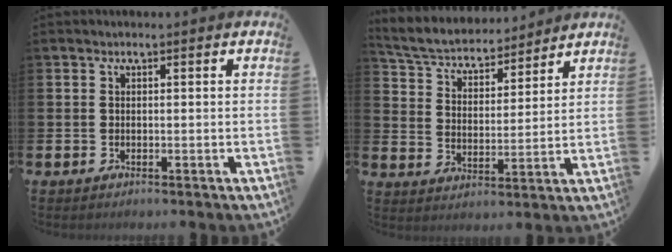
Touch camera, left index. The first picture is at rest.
{"total": 5.3, "force": [5.1, 1.3, 0.7], "torque": [-0.046, -0.041, 0.085]}